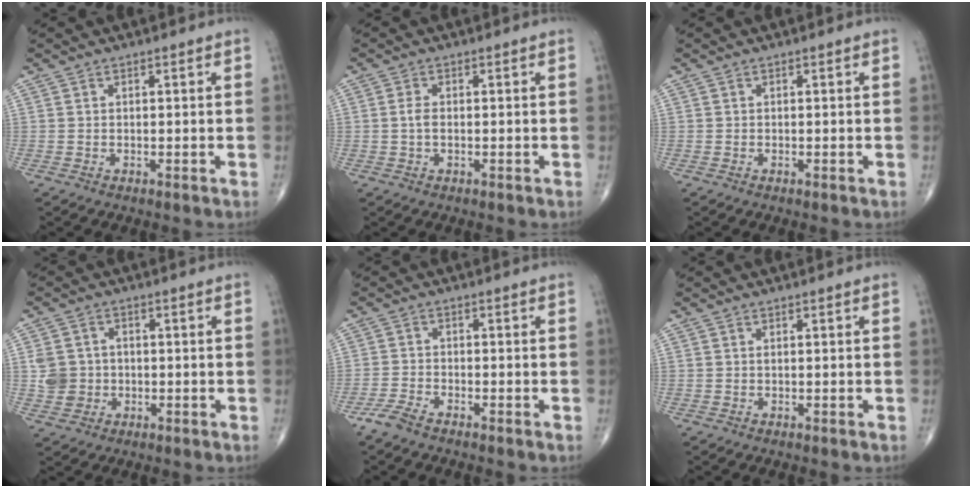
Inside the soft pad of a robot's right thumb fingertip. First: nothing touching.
{"total": 1.9, "force": [-0.1, 1.0, 1.6], "torque": [-0.036, 0.001, -0.005]}
{"total": 0.0}
{"total": 5.5, "force": [-0.4, 5.1, 2.0], "torque": [-0.019, 0.006, -0.005]}
{"total": 3.1, "force": [-2.6, 0.8, 1.5], "torque": [-0.038, 0.008, -0.054]}
{"total": 0.0}